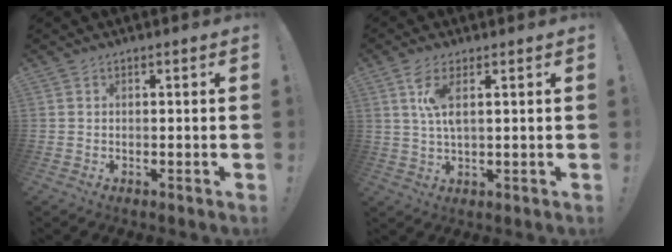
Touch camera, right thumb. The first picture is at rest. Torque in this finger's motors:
{"motor_torque": [-0.08, 0.15, 0.35, -0.15, 0.01]}